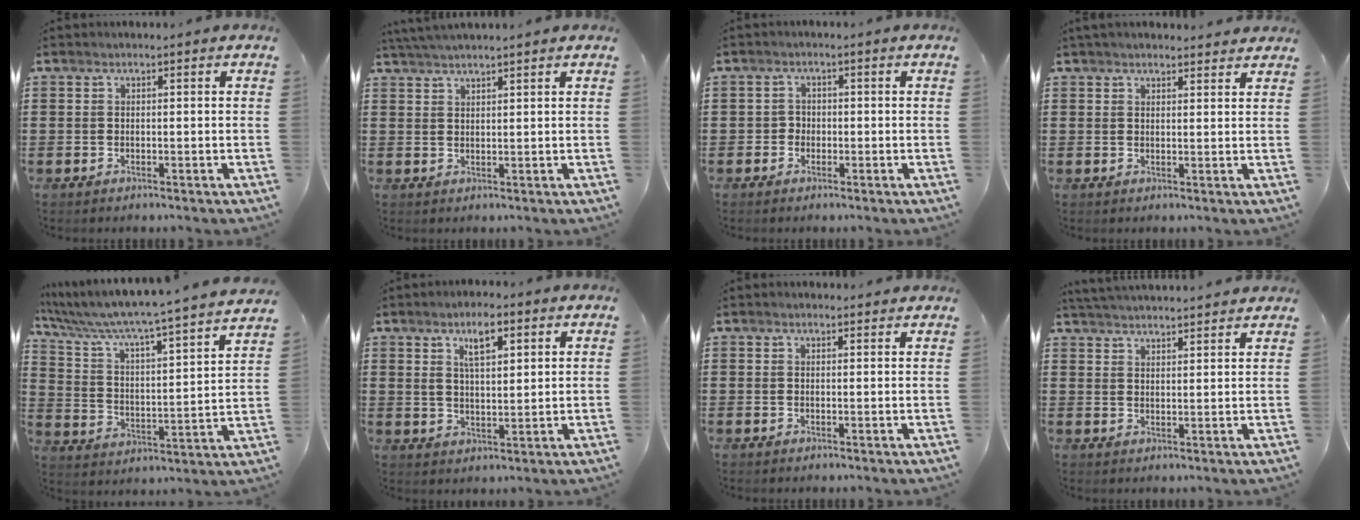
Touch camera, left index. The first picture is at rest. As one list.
[{"total": 2.4, "force": [2.3, -0.3, 0.5], "torque": [-0.016, 0.001, 0.045]}, {"total": 1.7, "force": [-0.7, 1.6, 0.3], "torque": [-0.012, 0.004, -0.017]}, {"total": 2.1, "force": [2.1, 0.3, 0.3], "torque": [-0.011, 0.001, 0.040]}, {"total": 5.9, "force": [5.4, -0.6, 2.4], "torque": [-0.075, -0.058, 0.080]}, {"total": 6.4, "force": [3.3, 2.2, 4.9], "torque": [-0.090, 0.005, 0.053]}, {"total": 0.9, "force": [0.9, 0.2, 0.1], "torque": [-0.005, 0.001, 0.018]}, {"total": 3.5, "force": [3.5, -0.3, 0.2], "torque": [-0.015, -0.013, 0.063]}]